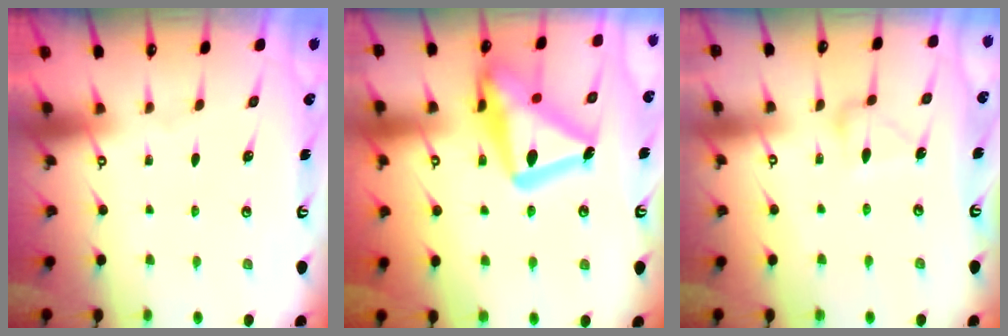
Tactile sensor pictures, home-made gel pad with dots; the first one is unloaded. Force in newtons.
{"total": 22.8, "press": 22.8, "slide": 1.7}
{"total": 9.0, "press": 9.0, "slide": 0.4}